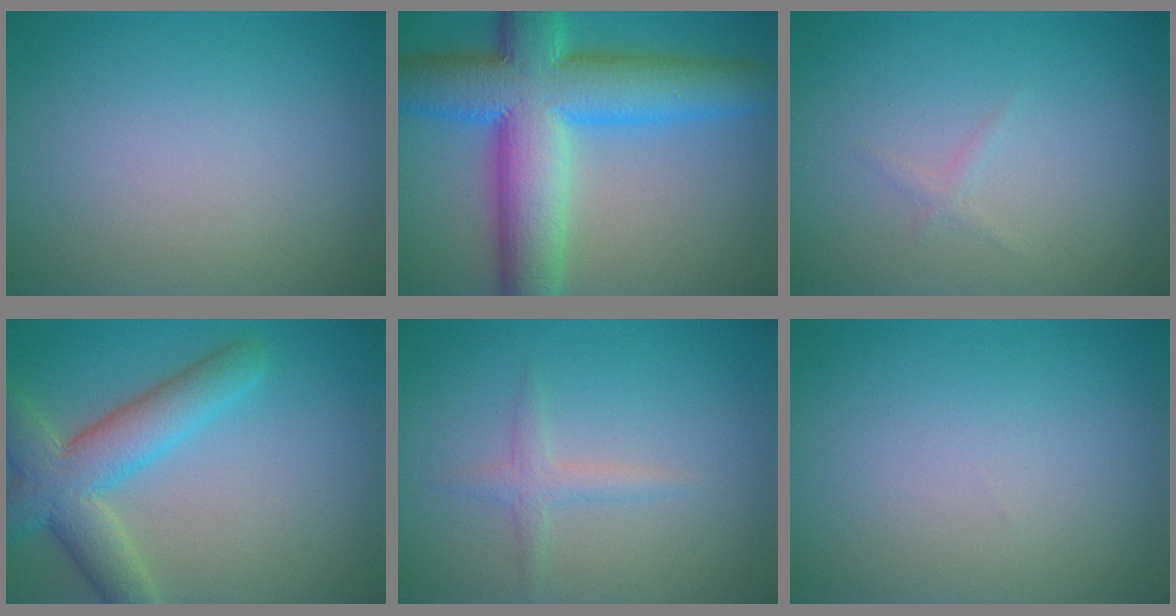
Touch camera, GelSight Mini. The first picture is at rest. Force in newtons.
{"total": 12.9, "press": 12.9, "slide": 0.3}
{"total": 0.7, "press": 0.7, "slide": 0.1}
{"total": 6.7, "press": 6.7, "slide": 0.5}
{"total": 1.5, "press": 1.5, "slide": 0.1}
{"total": 0.0}